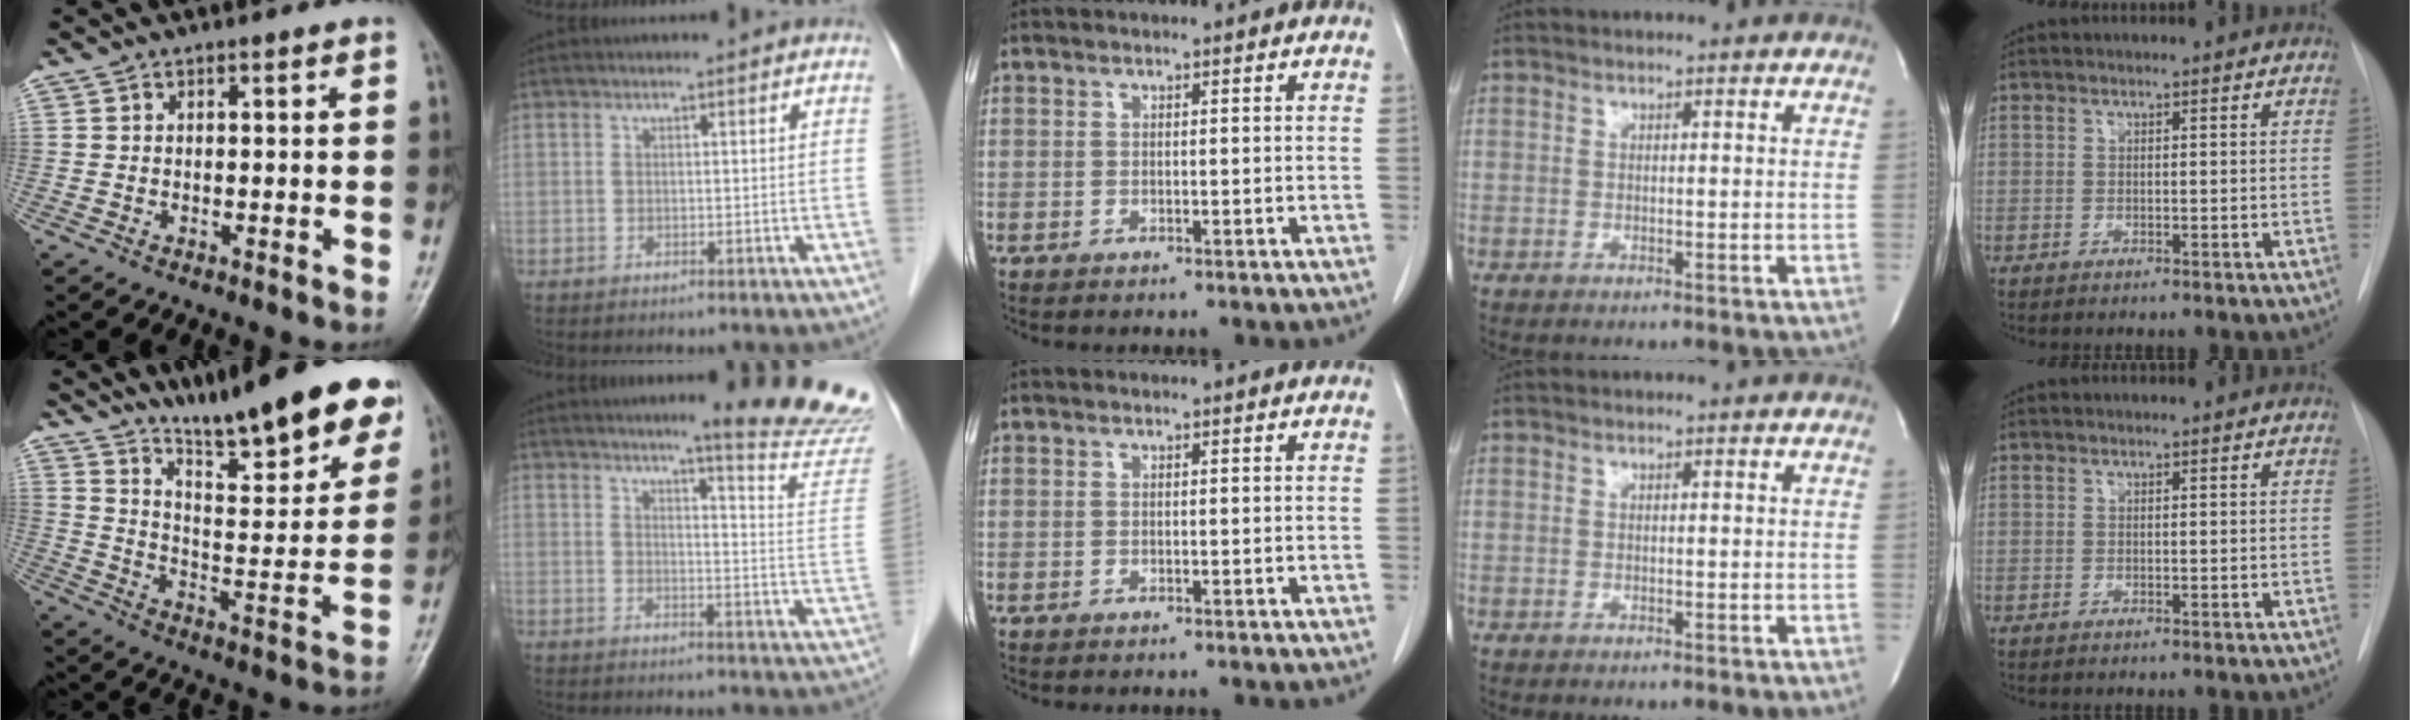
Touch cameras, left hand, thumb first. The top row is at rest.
{"thumb": {"total": 22.4, "force": [16.6, 4.5, 14.4], "torque": [-0.181, -0.085, 0.257]}, "index": {"total": 15.9, "force": [14.2, -1.1, 7.0], "torque": [-0.083, -0.101, 0.155]}}